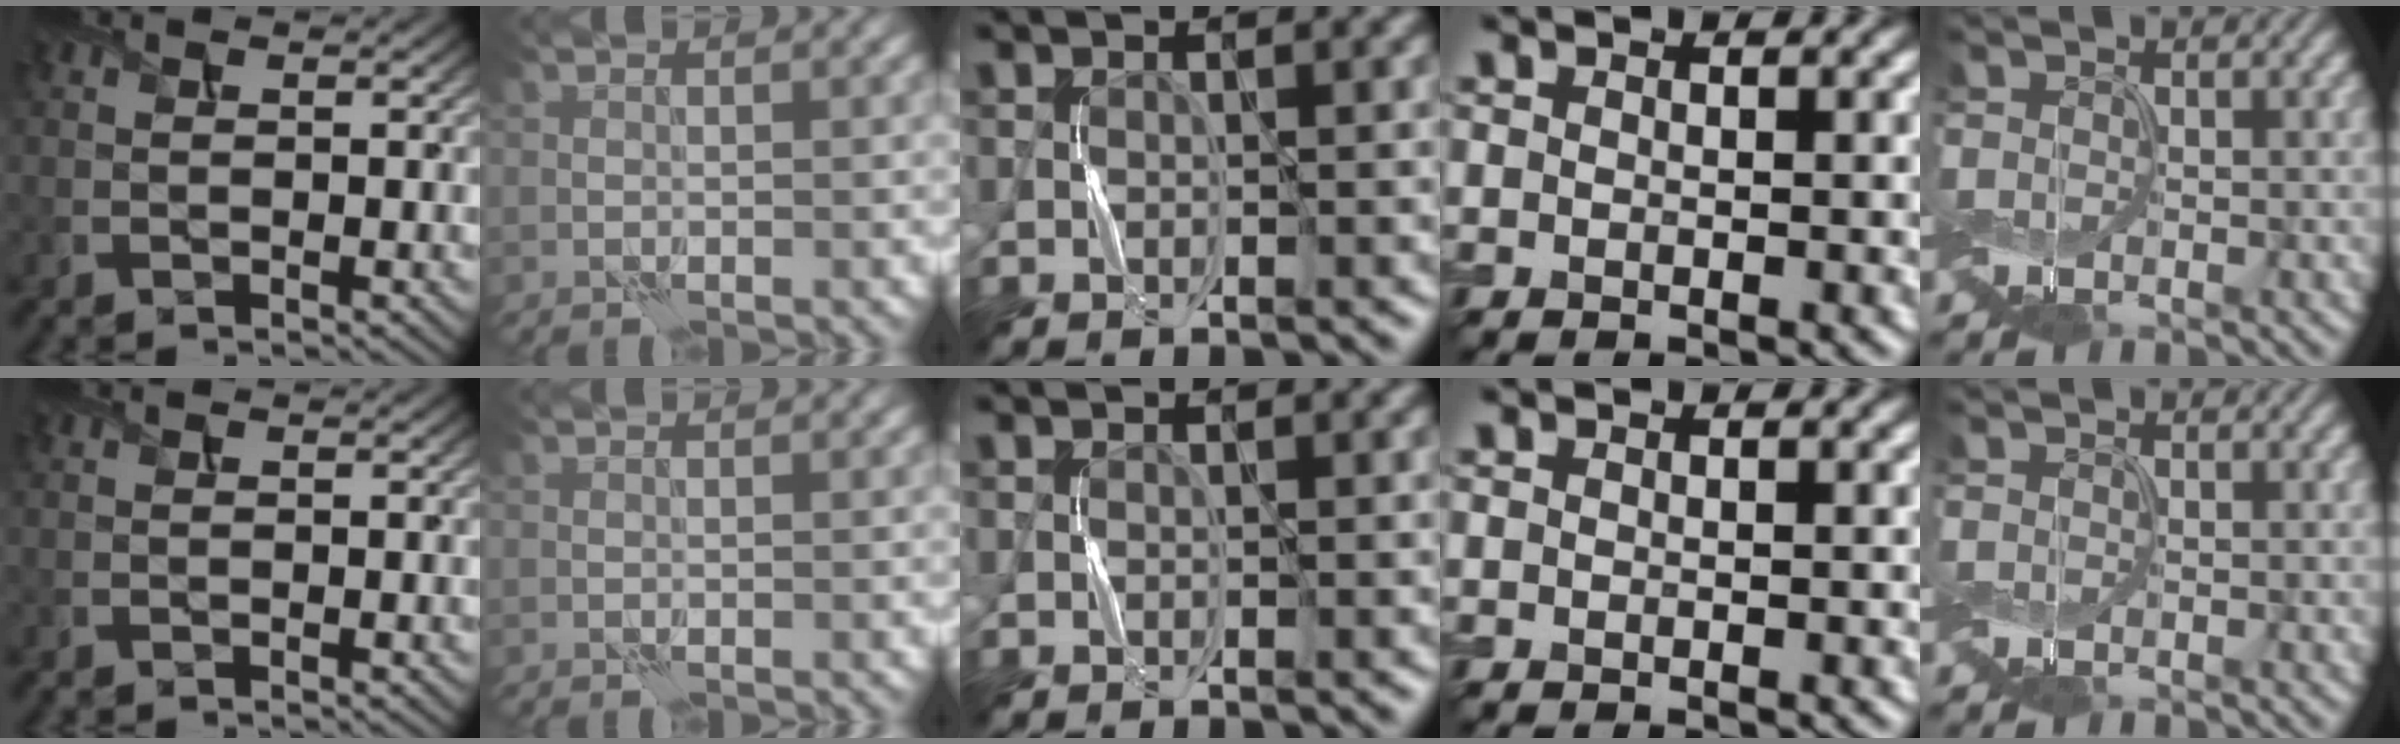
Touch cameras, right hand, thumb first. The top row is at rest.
{}